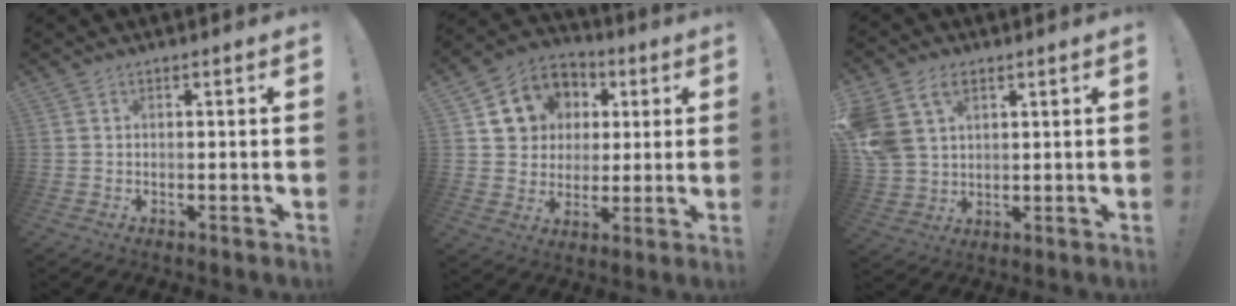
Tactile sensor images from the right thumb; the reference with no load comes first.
{"total": 12.0, "force": [3.7, 10.8, 3.7], "torque": [-0.054, -0.012, 0.084]}
{"total": 10.9, "force": [5.4, 7.4, 5.8], "torque": [-0.124, -0.012, 0.109]}